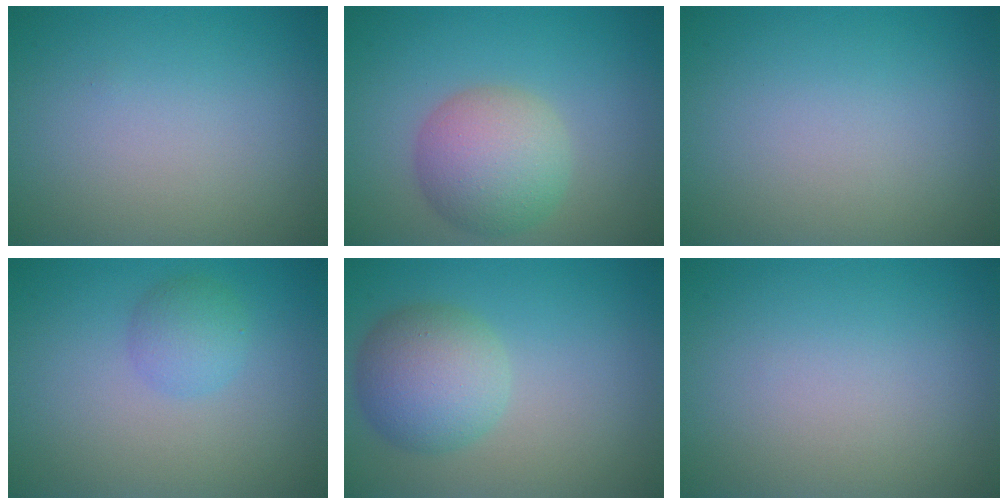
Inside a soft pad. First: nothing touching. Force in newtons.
{"total": 5.5, "press": 5.5, "slide": 0.1}
{"total": 0.0}
{"total": 2.1, "press": 2.1, "slide": 0.0}
{"total": 5.2, "press": 5.2, "slide": 0.4}
{"total": 0.0}